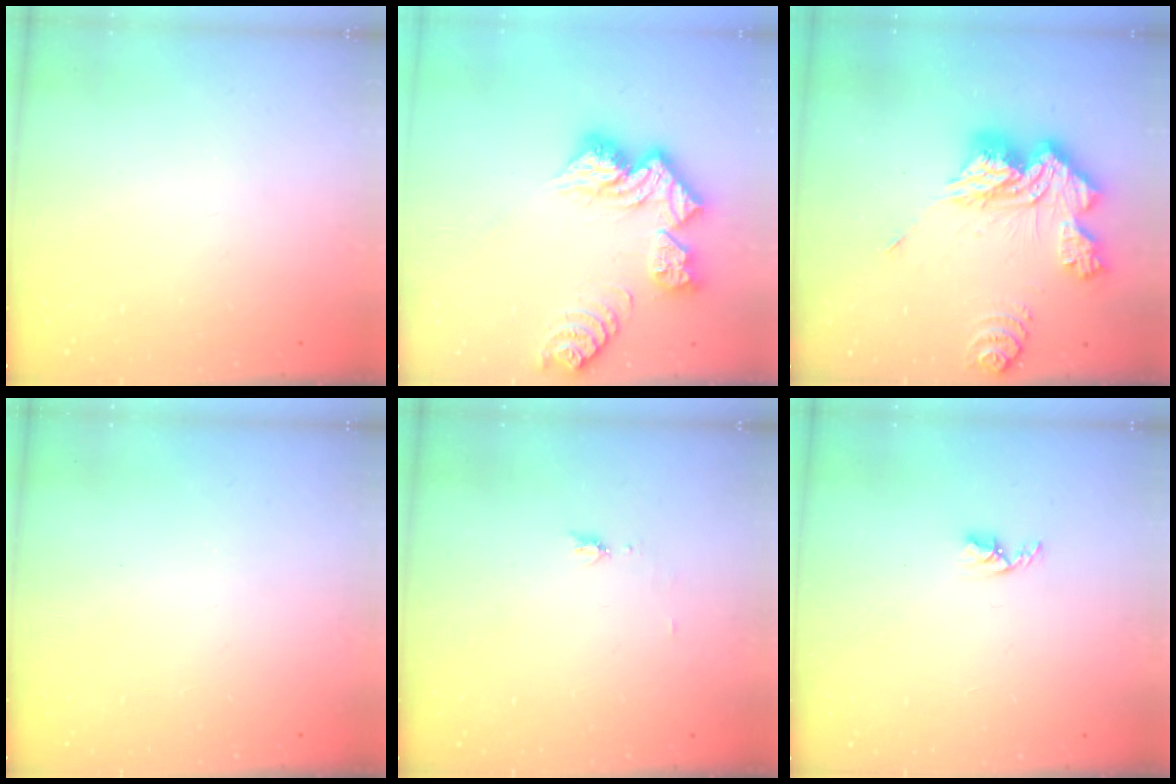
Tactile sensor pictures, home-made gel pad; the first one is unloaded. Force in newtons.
{"total": 15.7, "press": 15.6, "slide": 1.7}
{"total": 20.4, "press": 20.3, "slide": 1.9}
{"total": 0.0}
{"total": 4.8, "press": 4.7, "slide": 0.6}
{"total": 2.7, "press": 2.7, "slide": 0.5}